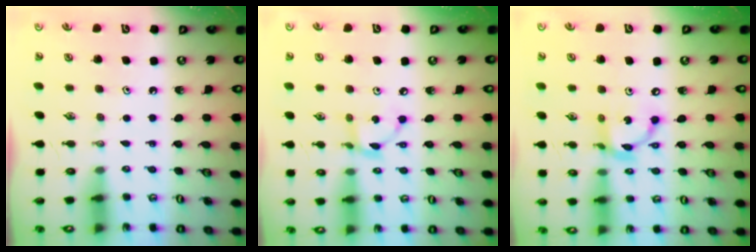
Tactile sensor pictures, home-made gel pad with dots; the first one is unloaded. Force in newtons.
{"total": 4.9, "press": 4.9, "slide": 0.1}
{"total": 10.6, "press": 10.6, "slide": 0.7}